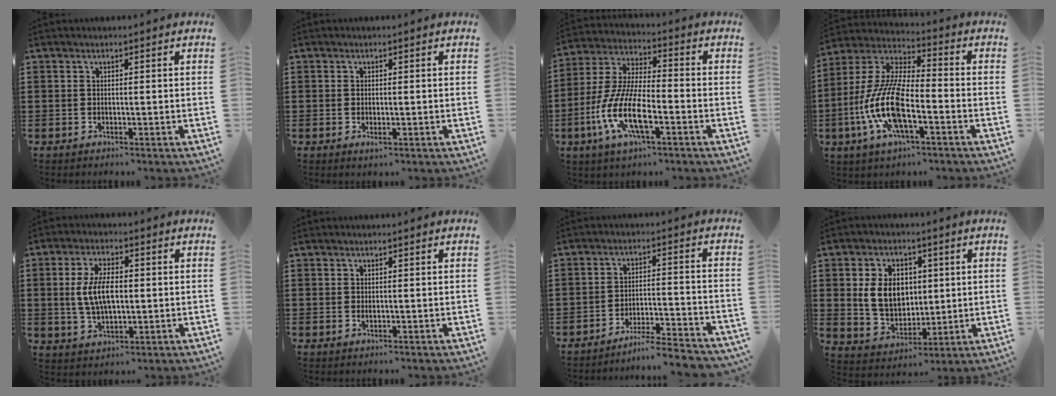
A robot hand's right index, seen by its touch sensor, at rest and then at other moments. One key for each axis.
{"total": 0.8, "fx": -0.1, "fy": 0.2, "fz": 0.8, "tx": -0.014, "ty": -0.003, "tz": 0.000}
{"total": 11.0, "fx": -4.6, "fy": 3.3, "fz": 9.4, "tx": -0.236, "ty": -0.017, "tz": -0.095}
{"total": 13.2, "fx": -4.9, "fy": 4.5, "fz": 11.4, "tx": -0.270, "ty": -0.014, "tz": -0.101}
{"total": 7.4, "fx": 0.3, "fy": 3.6, "fz": 6.5, "tx": -0.144, "ty": 0.004, "tz": -0.001}
{"total": 0.0}
{"total": 5.2, "fx": -5.0, "fy": -0.3, "fz": 1.6, "tx": -0.028, "ty": -0.007, "tz": -0.098}
{"total": 8.3, "fx": 1.3, "fy": 6.4, "fz": 5.1, "tx": -0.108, "ty": 0.011, "tz": 0.022}